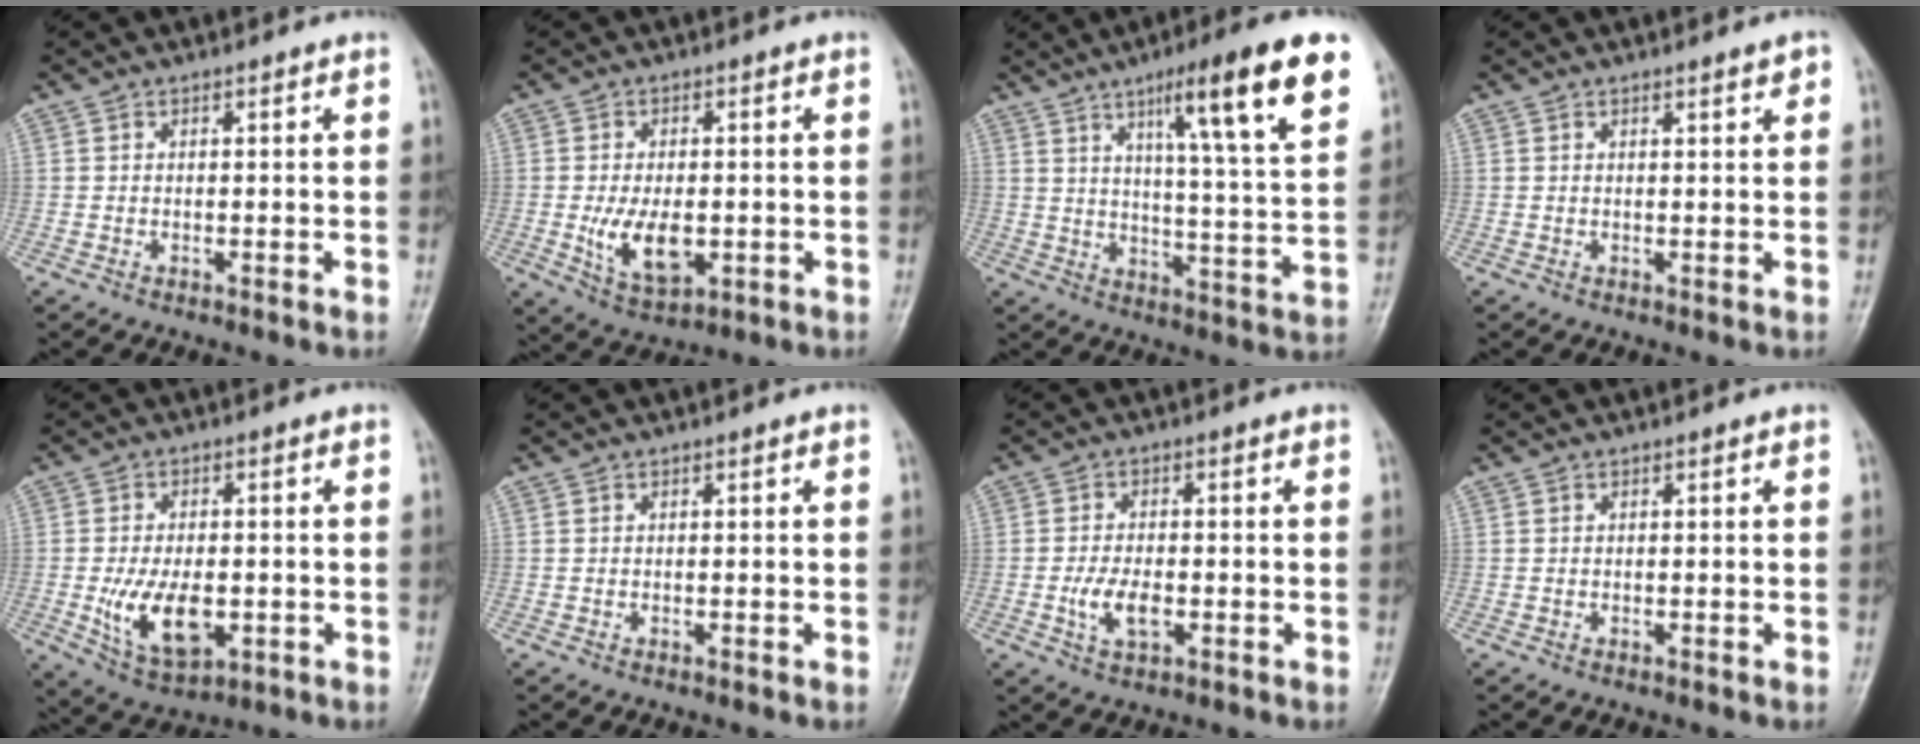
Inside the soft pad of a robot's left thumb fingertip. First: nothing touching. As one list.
[{"total": 8.8, "force": [-1.6, 5.0, 7.1], "torque": [-0.118, -0.009, -0.018]}, {"total": 18.4, "force": [9.9, 2.3, 15.3], "torque": [-0.206, -0.035, 0.145]}, {"total": 1.9, "force": [1.1, 0.5, 1.4], "torque": [-0.016, -0.004, 0.013]}, {"total": 10.8, "force": [-2.3, 6.1, 8.6], "torque": [-0.146, -0.003, -0.027]}, {"total": 0.0}, {"total": 5.5, "force": [-1.6, 2.9, 4.3], "torque": [-0.085, 0.005, -0.028]}, {"total": 0.0}]